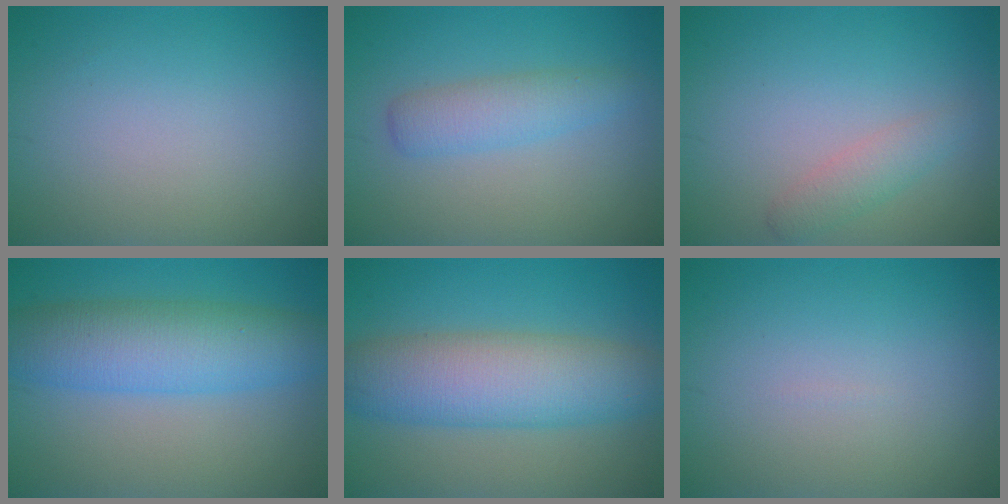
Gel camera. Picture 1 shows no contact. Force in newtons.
{"total": 2.9, "press": 2.9, "slide": 0.1}
{"total": 1.9, "press": 1.9, "slide": 0.0}
{"total": 7.3, "press": 7.3, "slide": 0.1}
{"total": 8.2, "press": 8.2, "slide": 0.2}
{"total": 0.0}